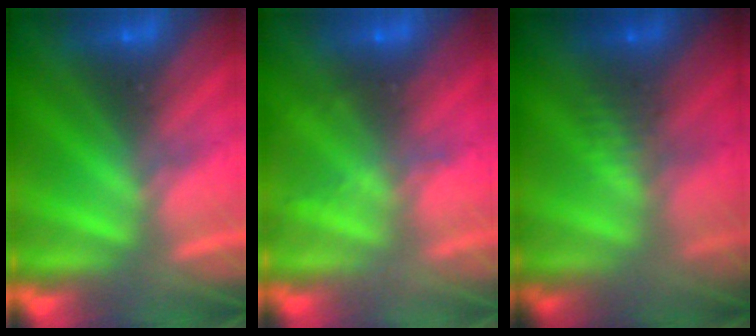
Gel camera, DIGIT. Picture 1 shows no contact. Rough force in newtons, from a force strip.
{"total": 2.1}
{"total": 2.4}